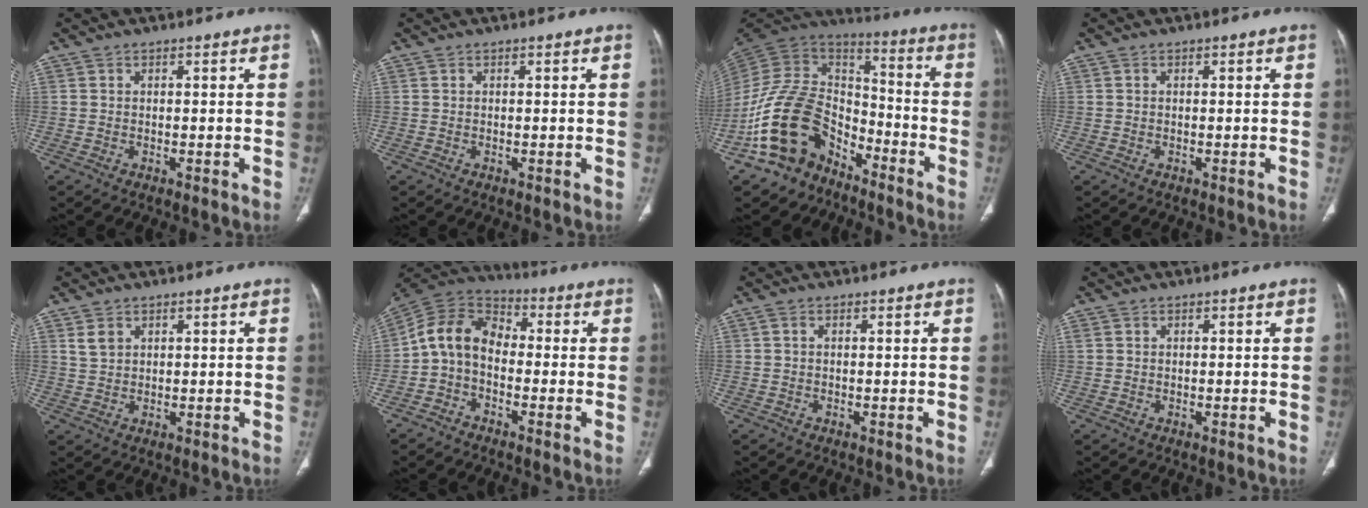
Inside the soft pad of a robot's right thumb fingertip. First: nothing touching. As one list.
[{"total": 0.0}, {"total": 19.6, "force": [-11.5, 12.5, 9.9], "torque": [-0.156, 0.096, -0.218]}, {"total": 0.0}, {"total": 2.6, "force": [1.5, 1.8, 1.2], "torque": [-0.018, -0.001, 0.039]}, {"total": 9.8, "force": [-1.5, 7.1, 6.6], "torque": [-0.112, 0.044, -0.047]}, {"total": 0.6, "force": [0.1, 0.3, 0.5], "torque": [-0.013, 0.003, 0.000]}, {"total": 0.5, "force": [0.2, 0.4, 0.1], "torque": [0.000, 0.008, 0.007]}]